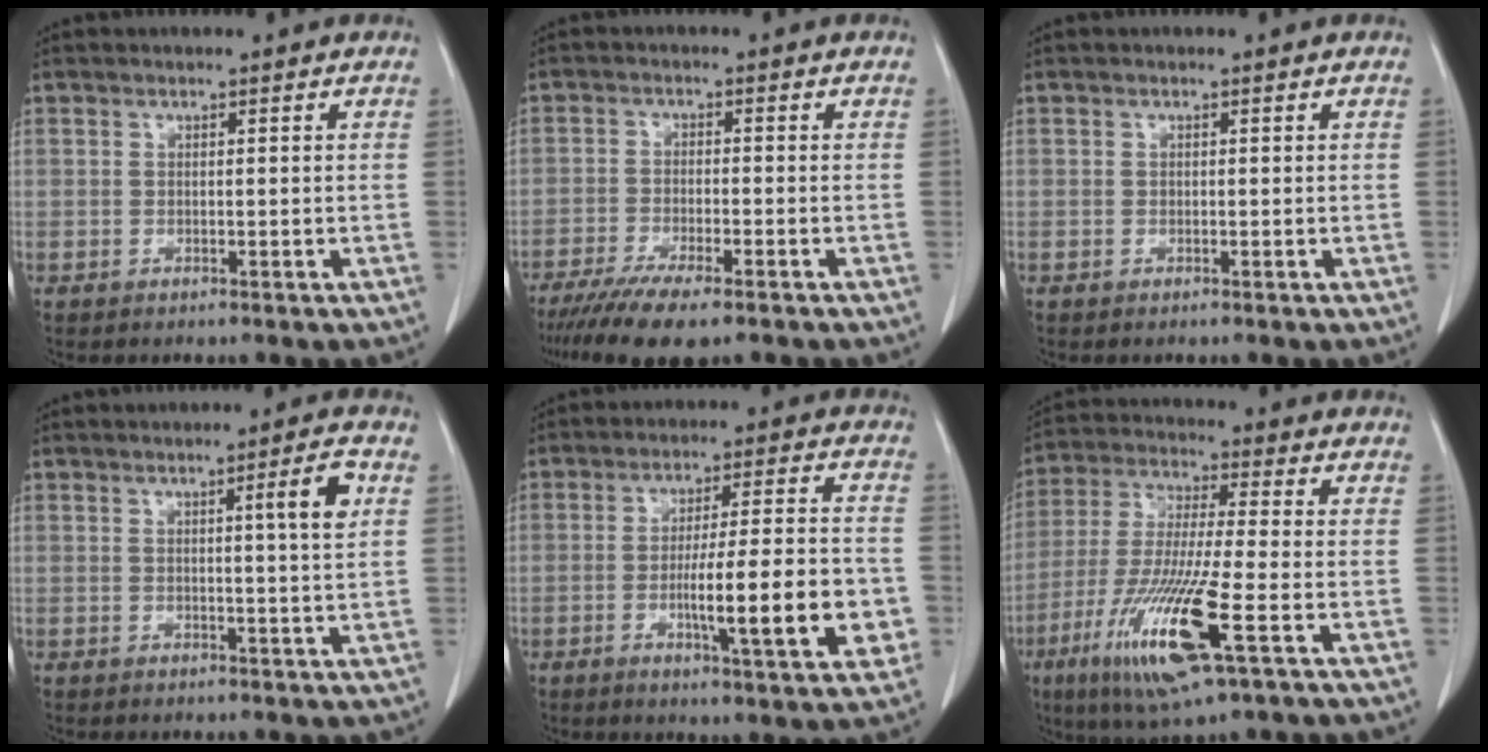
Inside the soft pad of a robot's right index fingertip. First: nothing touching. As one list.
[{"total": 9.4, "force": [-7.0, 1.4, 6.1], "torque": [-0.096, -0.020, -0.112]}, {"total": 0.0}, {"total": 4.4, "force": [1.3, -0.6, 4.2], "torque": [-0.060, -0.003, 0.019]}, {"total": 14.0, "force": [-3.6, 1.6, 13.5], "torque": [-0.201, 0.000, -0.052]}, {"total": 15.6, "force": [-6.3, 1.0, 14.2], "torque": [-0.292, -0.032, -0.114]}]